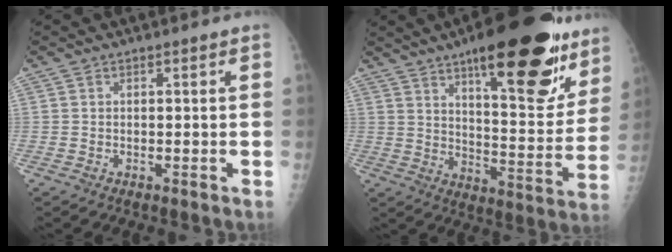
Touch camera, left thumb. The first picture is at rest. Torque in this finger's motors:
{"motor_torque": [2.64, 1.07, 1.80, -0.96, 0.31]}